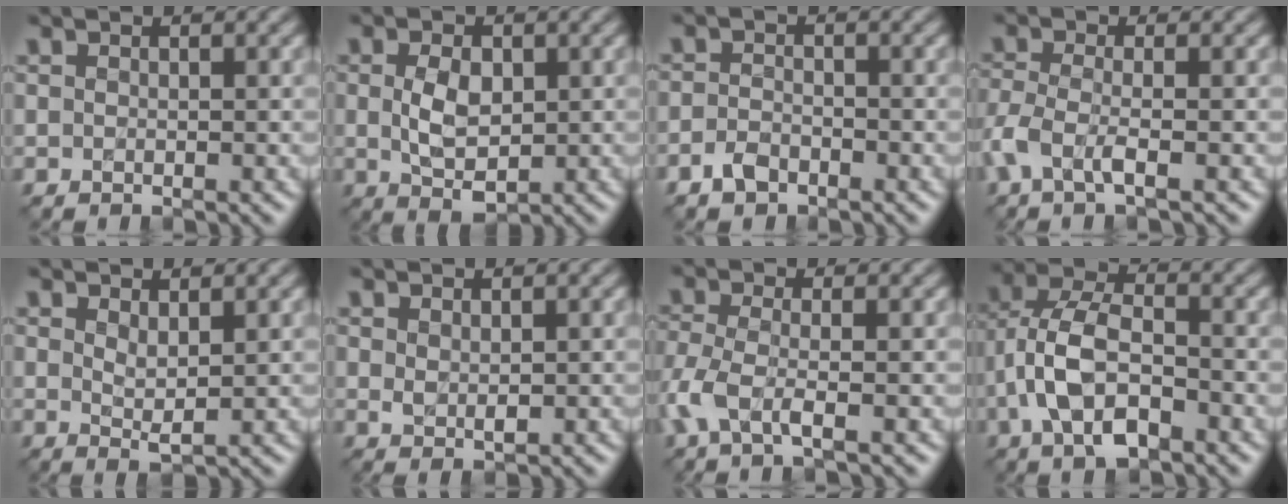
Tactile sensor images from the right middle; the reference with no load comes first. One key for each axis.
{"total": 3.9, "fx": 0.2, "fy": 2.3, "fz": 3.1, "tx": -0.066, "ty": 0.000, "tz": 0.008}
{"total": 1.9, "fx": -1.4, "fy": 0.9, "fz": 0.8, "tx": -0.015, "ty": 0.003, "tz": -0.030}
{"total": 2.9, "fx": -1.5, "fy": 0.7, "fz": 2.4, "tx": -0.061, "ty": -0.006, "tz": -0.040}
{"total": 1.5, "fx": 0.8, "fy": 0.4, "fz": 1.3, "tx": -0.026, "ty": -0.006, "tz": 0.018}
{"total": 1.2, "fx": 0.2, "fy": 0.6, "fz": 1.0, "tx": -0.021, "ty": -0.003, "tz": 0.010}
{"total": 3.3, "fx": -1.6, "fy": 0.8, "fz": 2.8, "tx": -0.071, "ty": -0.008, "tz": -0.042}
{"total": 7.4, "fx": -2.3, "fy": 4.0, "fz": 5.7, "tx": -0.118, "ty": 0.010, "tz": -0.052}